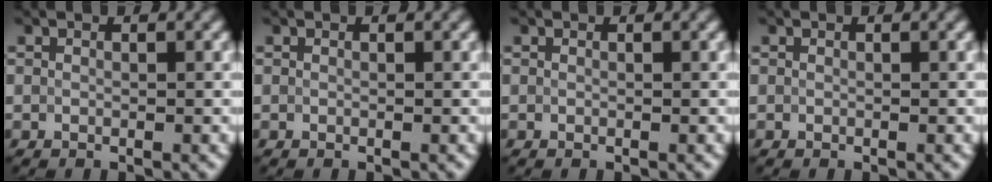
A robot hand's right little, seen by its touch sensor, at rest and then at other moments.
{"total": 0.0}
{"total": 0.0}
{"total": 0.0}